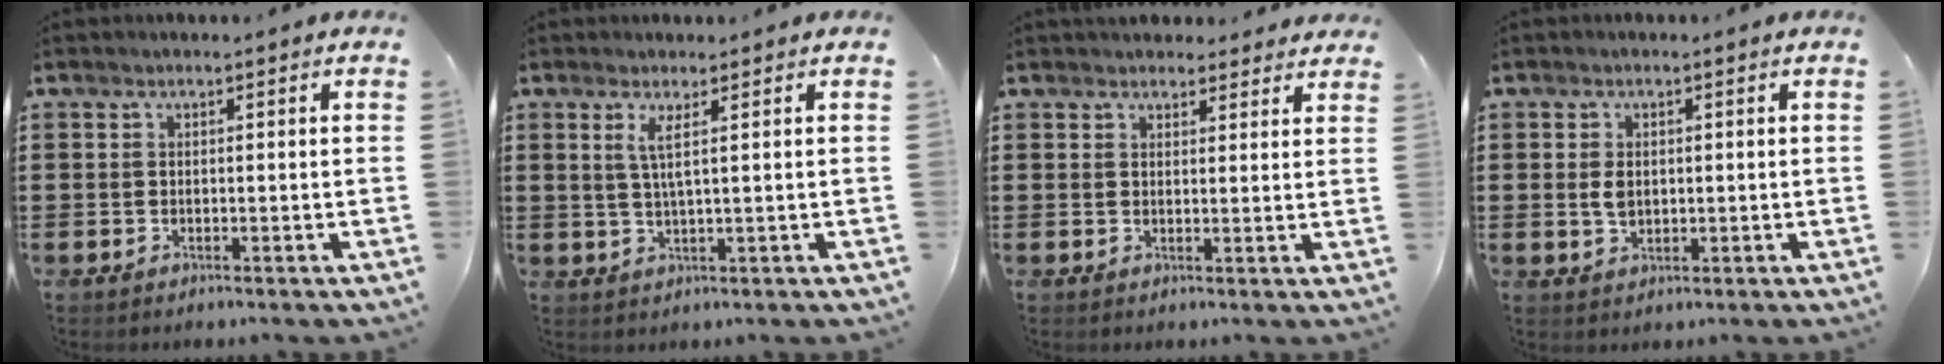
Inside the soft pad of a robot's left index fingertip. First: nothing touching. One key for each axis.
{"total": 2.6, "fx": 0.9, "fy": -0.3, "fz": 2.5, "tx": -0.054, "ty": -0.006, "tz": 0.015}
{"total": 2.6, "fx": 2.5, "fy": 0.9, "fz": 0.1, "tx": -0.002, "ty": -0.007, "tz": 0.046}
{"total": 2.4, "fx": 0.2, "fy": 1.6, "fz": 1.8, "tx": -0.045, "ty": 0.002, "tz": 0.000}